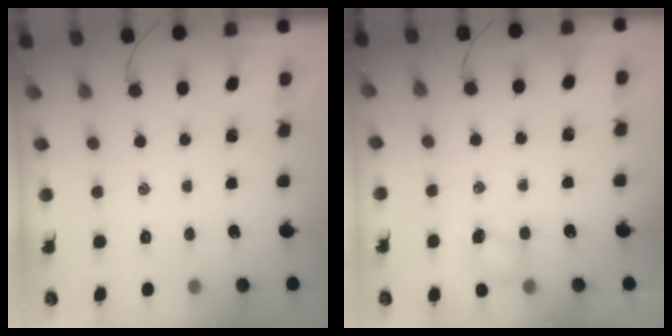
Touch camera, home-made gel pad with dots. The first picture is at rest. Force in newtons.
{"total": 4.0, "press": 4.0, "slide": 0.7}